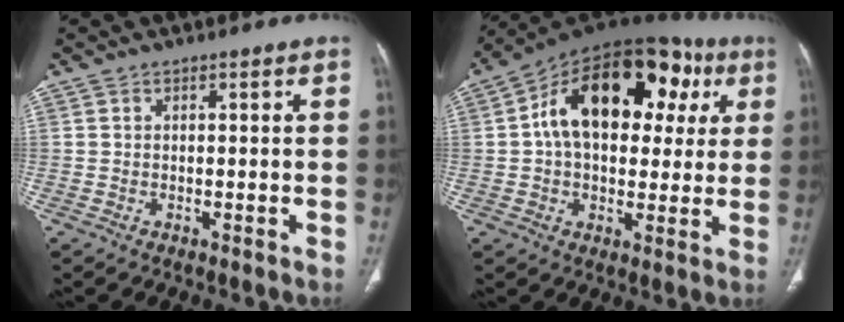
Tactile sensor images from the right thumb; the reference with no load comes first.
{"total": 24.6, "force": [6.0, 14.9, 18.6], "torque": [-0.254, 0.039, 0.084]}